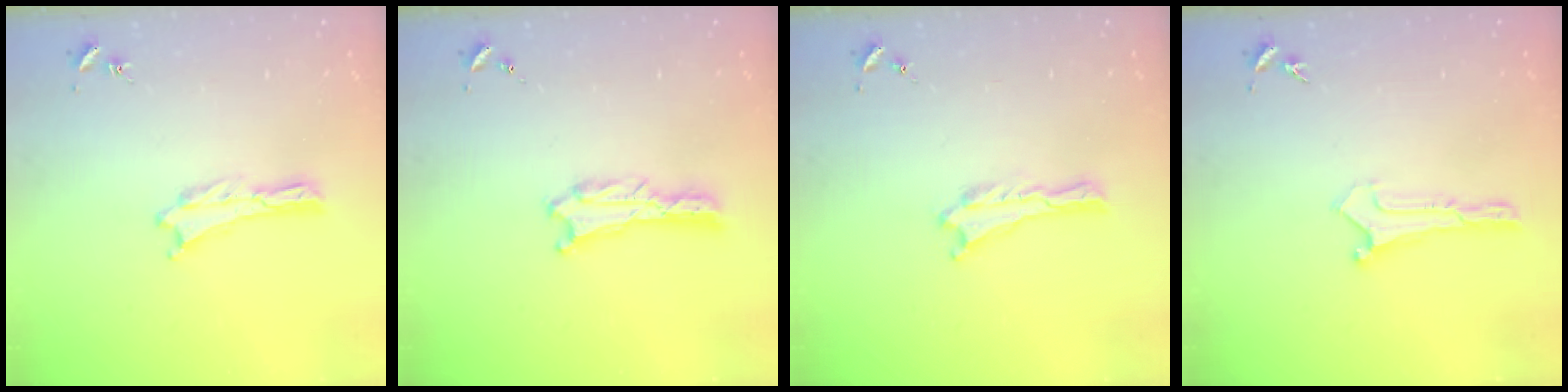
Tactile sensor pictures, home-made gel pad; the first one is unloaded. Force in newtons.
{"total": 0.7, "press": 0.7, "slide": 0.1}
{"total": 0.0}
{"total": 0.0}